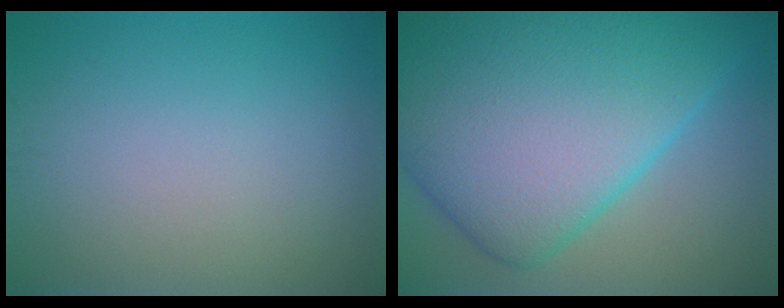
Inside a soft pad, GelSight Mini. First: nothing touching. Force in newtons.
{"total": 16.2, "press": 16.2, "slide": 0.3}